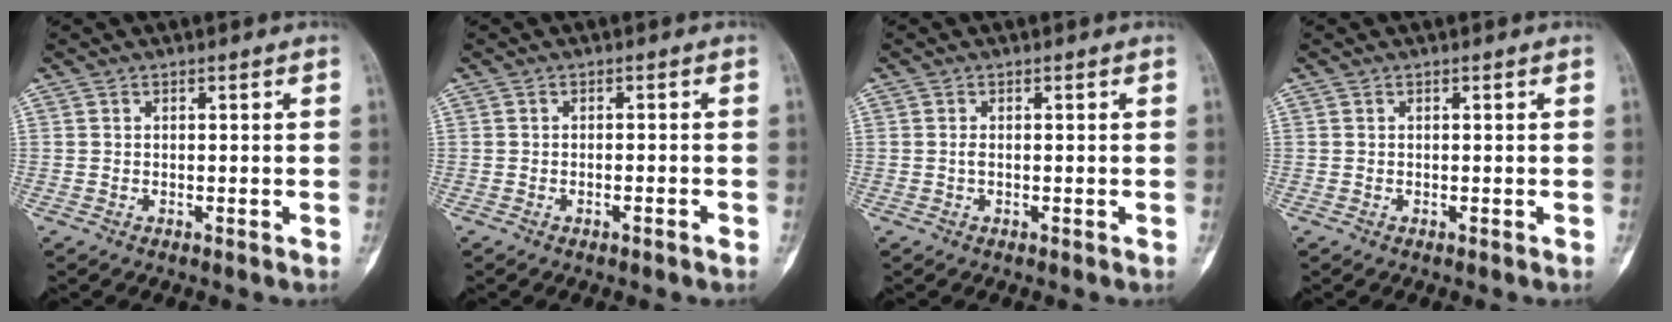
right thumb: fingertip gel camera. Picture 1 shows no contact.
{"total": 1.4, "force": [-0.9, 0.2, 1.0], "torque": [-0.019, 0.009, -0.012]}
{"total": 0.5, "force": [-0.1, 0.2, 0.5], "torque": [-0.011, -0.001, -0.003]}
{"total": 0.0}